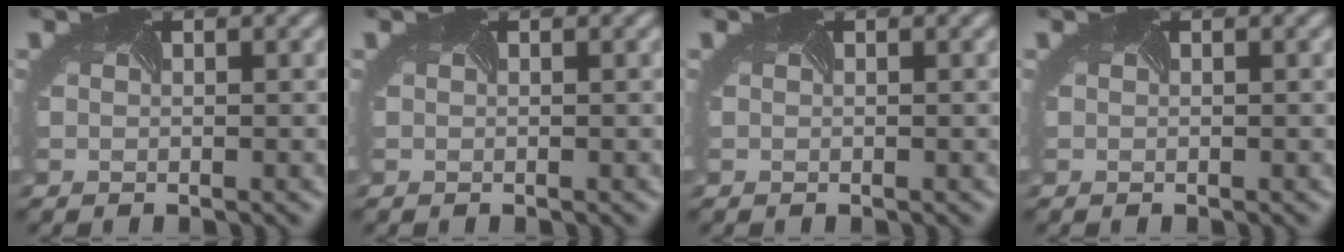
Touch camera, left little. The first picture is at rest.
{"total": 0.0}
{"total": 0.0}
{"total": 0.0}